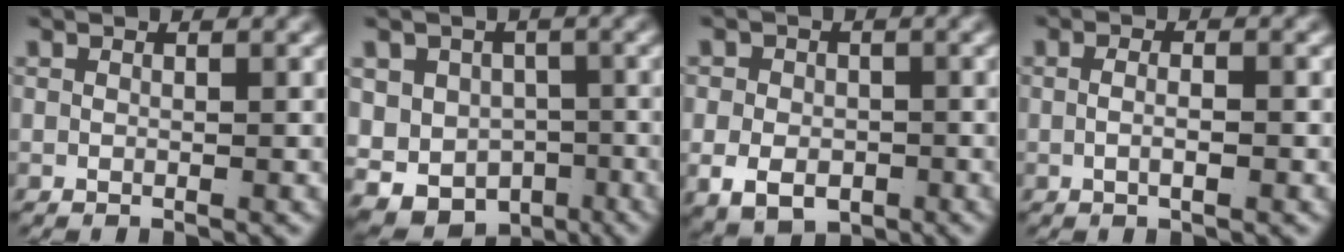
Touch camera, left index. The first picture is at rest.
{"total": 12.7, "force": [-5.7, 10.5, 4.5], "torque": [-0.094, -0.063, -0.085]}
{"total": 5.1, "force": [-1.8, 4.0, 2.5], "torque": [-0.043, -0.027, -0.017]}
{"total": 1.6, "force": [-0.7, 0.0, 1.5], "torque": [-0.026, -0.005, -0.007]}